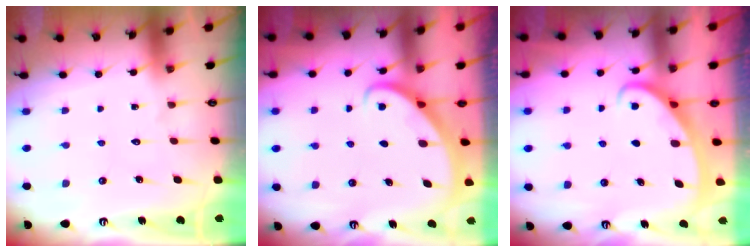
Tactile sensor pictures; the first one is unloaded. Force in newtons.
{"total": 2.9, "press": 2.9, "slide": 0.2}
{"total": 2.5, "press": 2.5, "slide": 0.4}